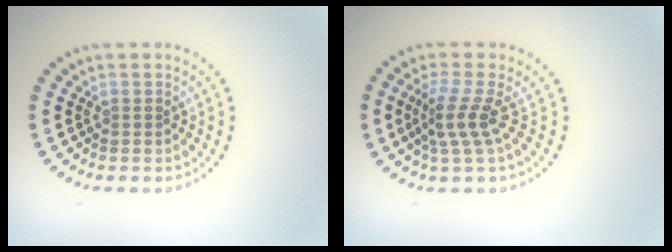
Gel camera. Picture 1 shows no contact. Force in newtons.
{"total": 2.8, "press": 2.0, "slide": 1.9}